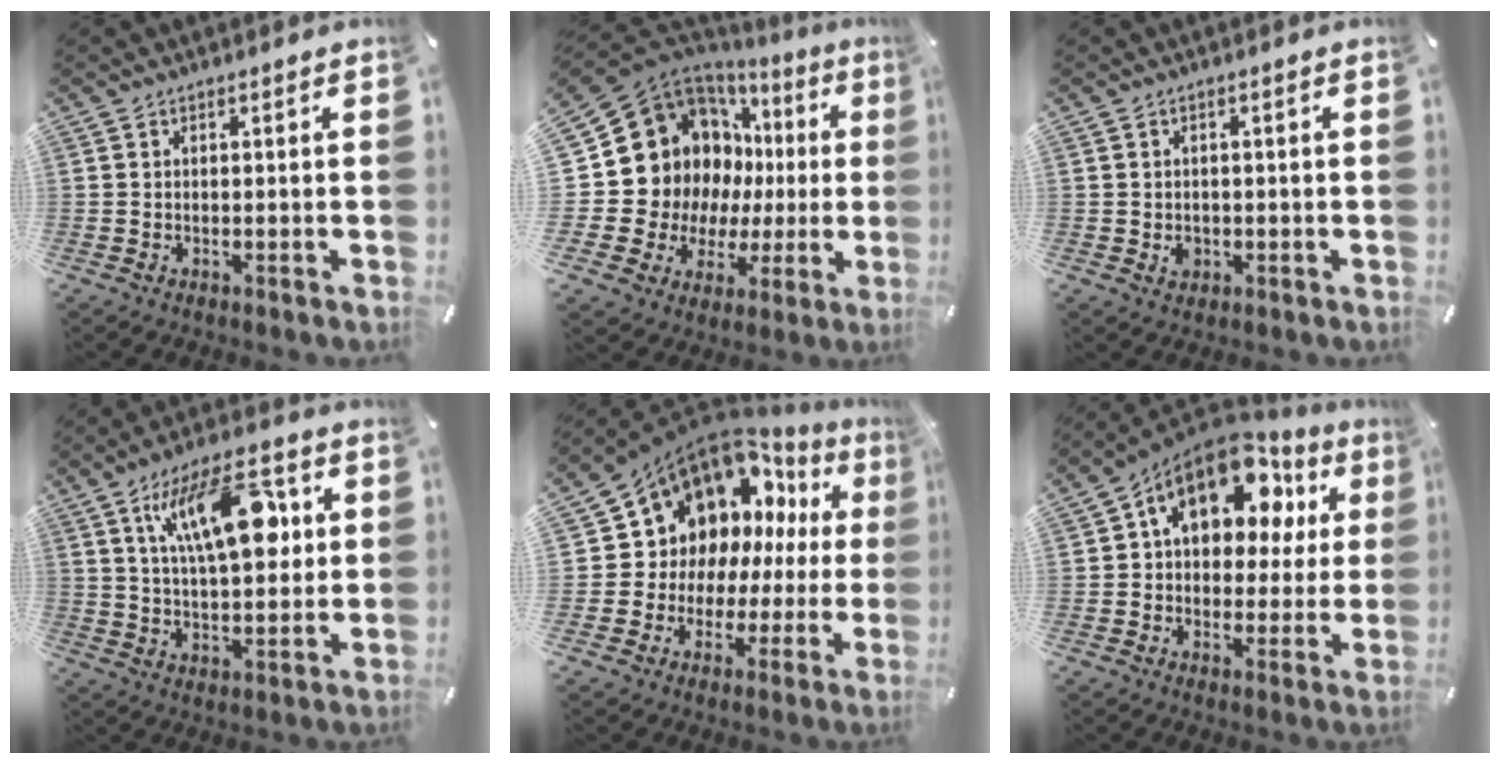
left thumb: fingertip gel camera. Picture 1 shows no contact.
{"total": 19.8, "force": [5.7, 16.4, 9.5], "torque": [-0.171, -0.049, 0.135]}
{"total": 2.3, "force": [-0.3, 1.9, 1.2], "torque": [-0.015, 0.000, -0.009]}
{"total": 19.3, "force": [6.6, 9.2, 15.6], "torque": [-0.256, -0.005, 0.103]}
{"total": 13.5, "force": [7.2, 10.5, 4.4], "torque": [-0.077, -0.078, 0.143]}
{"total": 16.5, "force": [8.3, 10.2, 10.0], "torque": [-0.159, -0.044, 0.148]}